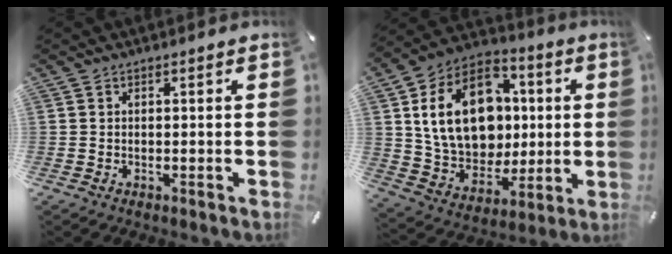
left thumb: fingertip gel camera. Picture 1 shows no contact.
{"total": 20.8, "force": [2.9, 16.0, 12.9], "torque": [-0.236, 0.008, 0.060]}